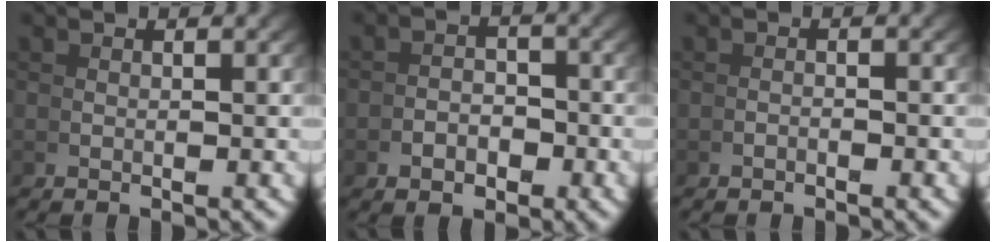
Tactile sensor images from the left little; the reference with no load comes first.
{"total": 2.1, "force": [-1.5, 1.1, 1.0], "torque": [0.002, -0.003, -0.028]}
{"total": 0.9, "force": [-0.7, -0.5, -0.2], "torque": [0.005, 0.005, -0.016]}